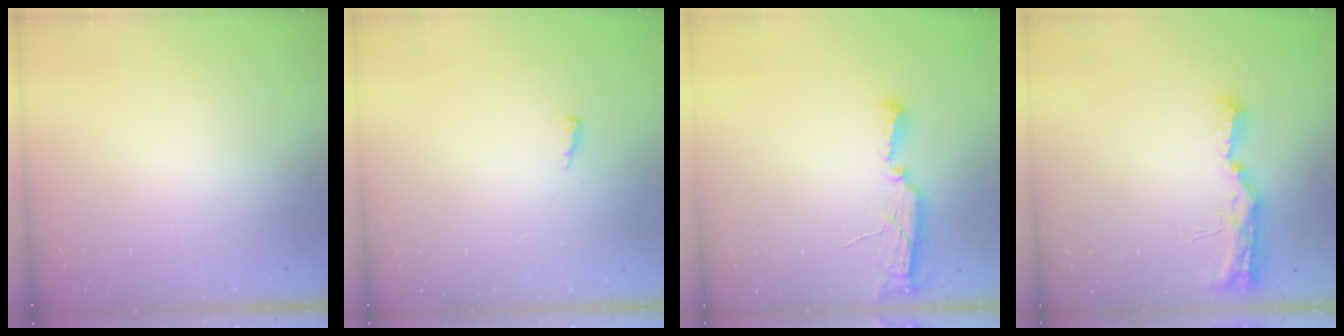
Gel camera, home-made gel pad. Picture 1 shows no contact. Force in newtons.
{"total": 5.0, "press": 4.9, "slide": 0.9}
{"total": 9.0, "press": 7.8, "slide": 4.5}
{"total": 9.6, "press": 9.3, "slide": 2.4}